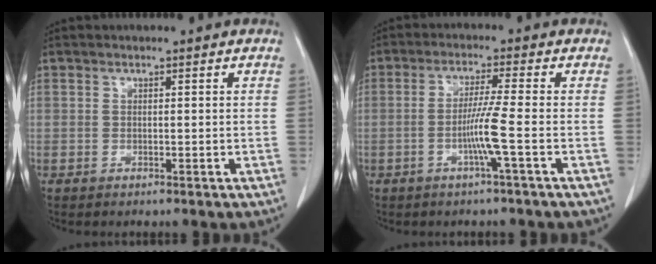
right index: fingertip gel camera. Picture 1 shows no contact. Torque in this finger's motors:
{"motor_torque": [0.64, 0.13, 0.35, 0.09]}